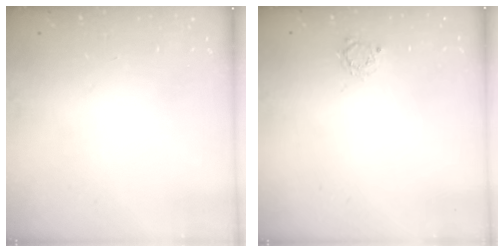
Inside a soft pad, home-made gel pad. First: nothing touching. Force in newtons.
{"total": 2.8, "press": 2.7, "slide": 0.4}